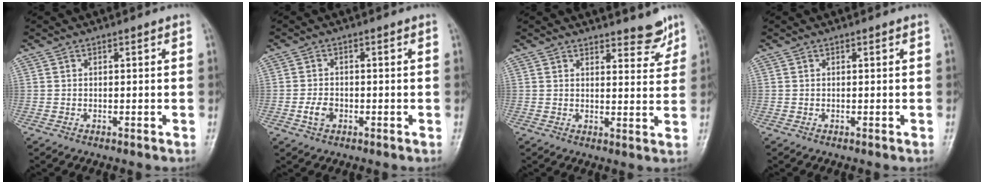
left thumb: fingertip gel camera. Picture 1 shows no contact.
{"total": 3.0, "force": [-1.1, 2.1, 1.9], "torque": [-0.032, 0.006, -0.021]}
{"total": 4.6, "force": [3.9, 1.6, 1.9], "torque": [-0.004, -0.033, 0.052]}
{"total": 0.0}